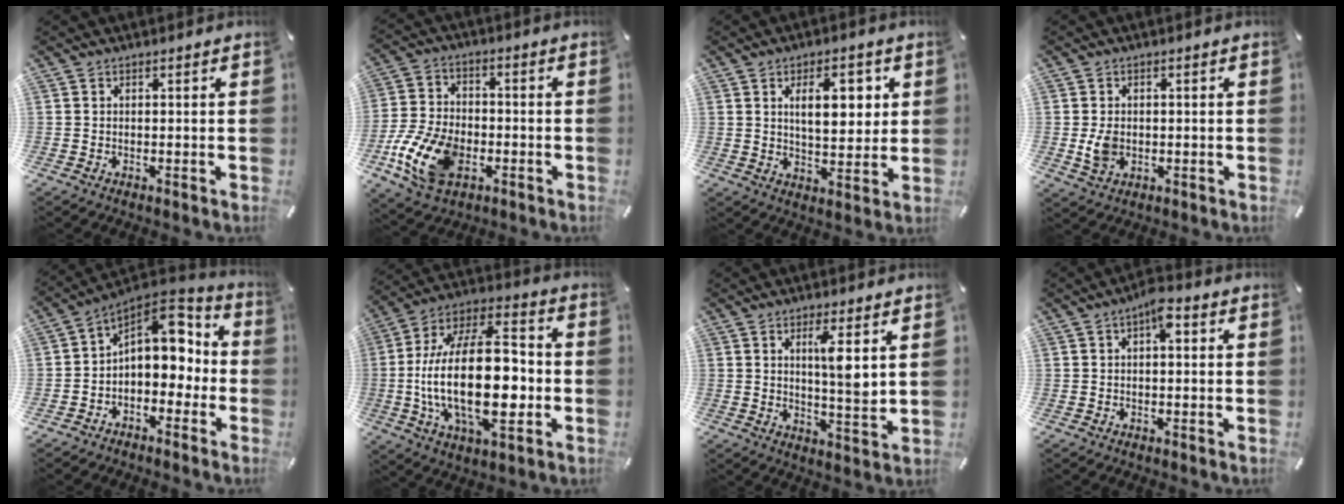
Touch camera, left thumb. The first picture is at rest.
{"total": 14.1, "force": [-5.3, 9.2, 9.2], "torque": [-0.194, 0.023, -0.091]}
{"total": 11.0, "force": [3.7, 5.6, 8.7], "torque": [-0.122, -0.007, 0.056]}
{"total": 5.0, "force": [-0.4, 3.8, 3.2], "torque": [-0.069, -0.003, -0.011]}
{"total": 11.0, "force": [2.0, 8.3, 7.0], "torque": [-0.077, -0.021, 0.036]}
{"total": 27.3, "force": [-3.5, 13.9, 23.3], "torque": [-0.447, -0.002, -0.059]}
{"total": 7.0, "force": [2.8, 1.1, 6.4], "torque": [-0.106, -0.020, 0.040]}
{"total": 4.7, "force": [1.1, 2.0, 4.1], "torque": [-0.060, 0.004, 0.011]}